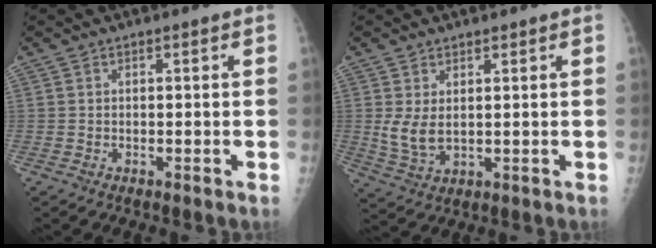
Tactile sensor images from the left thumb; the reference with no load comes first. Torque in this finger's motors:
{"motor_torque": [-0.01, -0.14, 0.53, -0.02, 0.21]}